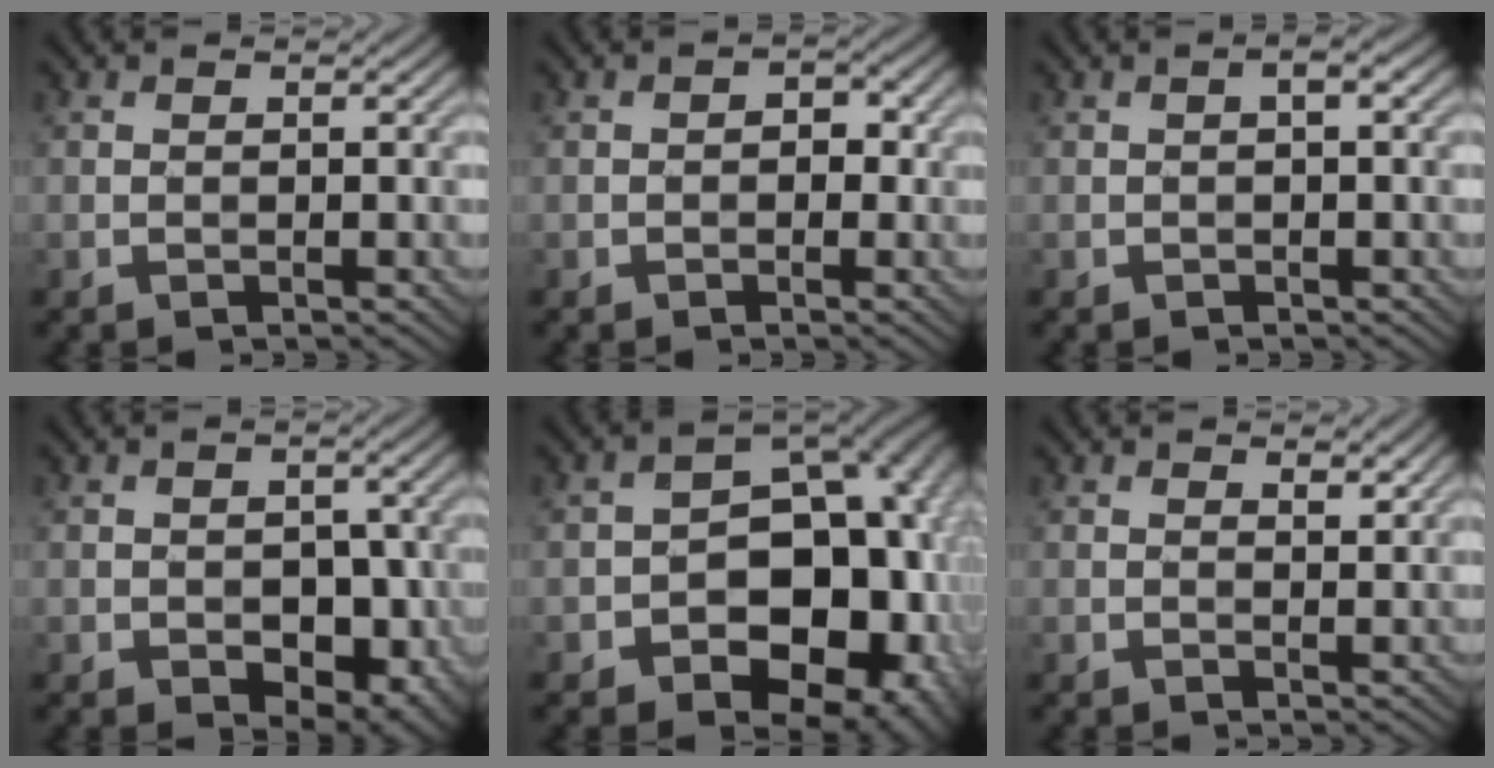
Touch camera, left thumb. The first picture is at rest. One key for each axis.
{"total": 2.2, "fx": -0.2, "fy": 1.5, "fz": 1.5, "tx": -0.022, "ty": -0.001, "tz": -0.005}
{"total": 1.8, "fx": 0.0, "fy": 0.3, "fz": 1.8, "tx": -0.031, "ty": 0.004, "tz": 0.000}
{"total": 5.9, "fx": -1.7, "fy": 4.1, "fz": 3.8, "tx": -0.052, "ty": -0.013, "tz": -0.016}
{"total": 19.0, "fx": -4.9, "fy": 13.3, "fz": 12.7, "tx": -0.114, "ty": -0.009, "tz": -0.079}
{"total": 1.8, "fx": 1.3, "fy": 0.5, "fz": 1.1, "tx": -0.021, "ty": -0.006, "tz": 0.027}